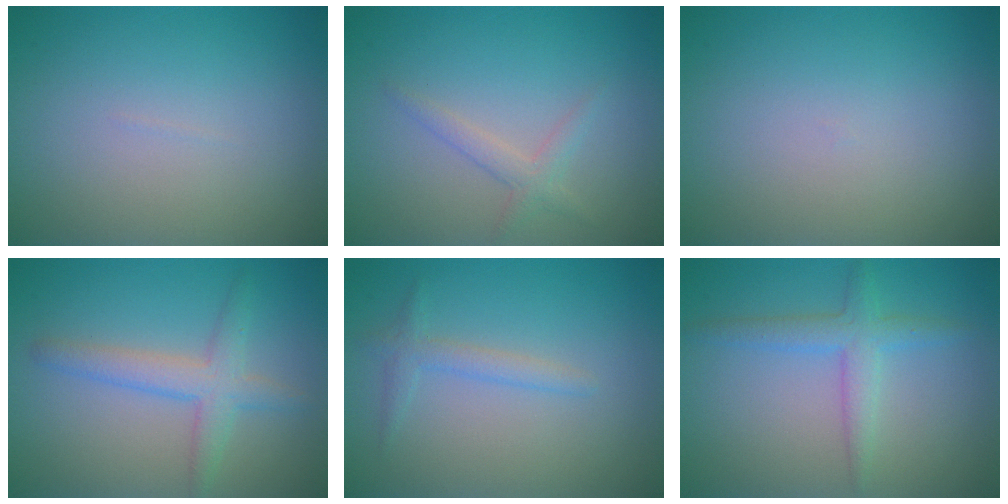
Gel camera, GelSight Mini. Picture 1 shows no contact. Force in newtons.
{"total": 1.6, "press": 1.6, "slide": 0.1}
{"total": 0.0}
{"total": 3.3, "press": 3.3, "slide": 0.1}
{"total": 1.6, "press": 1.6, "slide": 0.1}
{"total": 2.7, "press": 2.7, "slide": 0.1}